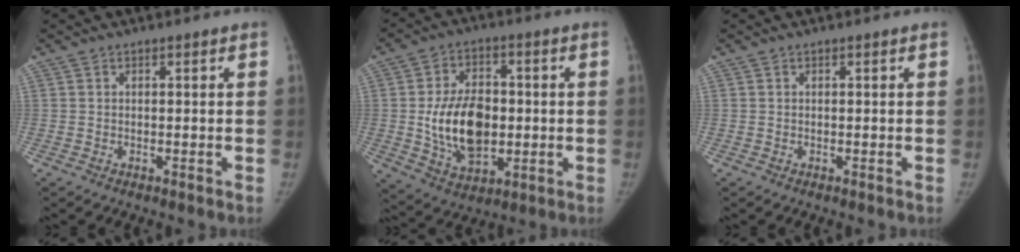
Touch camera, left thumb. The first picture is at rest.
{"total": 15.4, "force": [-0.8, 10.0, 11.6], "torque": [-0.172, 0.001, -0.001]}
{"total": 0.0}